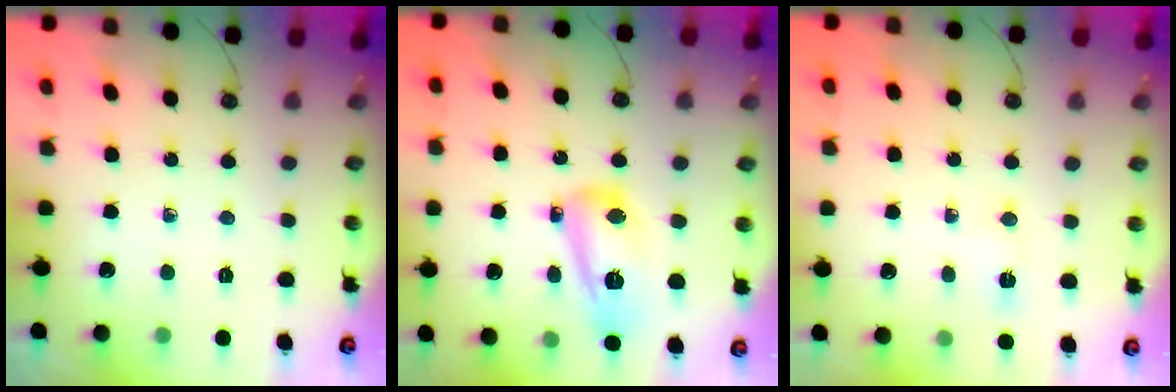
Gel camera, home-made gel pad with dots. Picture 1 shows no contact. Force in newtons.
{"total": 13.6, "press": 13.6, "slide": 1.4}
{"total": 2.8, "press": 2.8, "slide": 0.2}